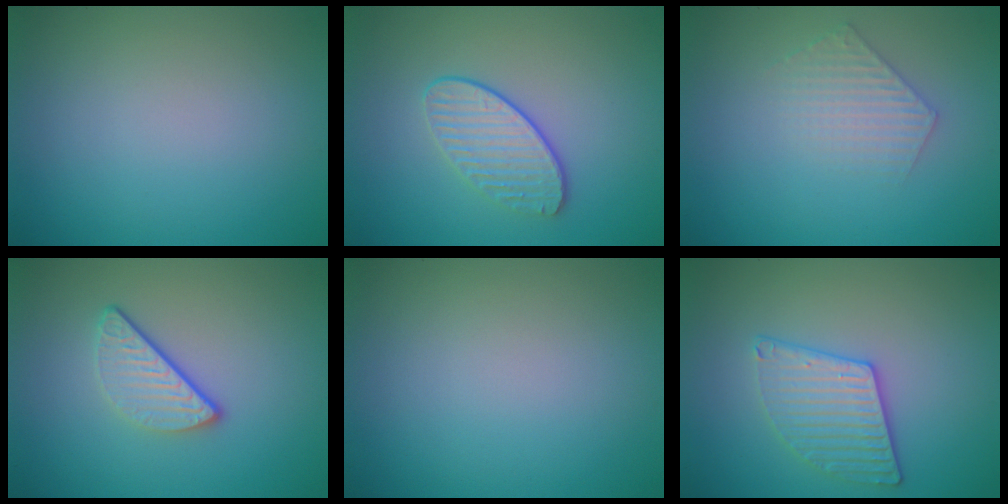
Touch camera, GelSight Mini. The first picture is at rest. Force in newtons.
{"total": 2.7, "press": 2.4, "slide": 1.2}
{"total": 2.2, "press": 2.1, "slide": 0.4}
{"total": 3.2, "press": 2.5, "slide": 2.1}
{"total": 0.0}
{"total": 3.2, "press": 3.2, "slide": 0.6}